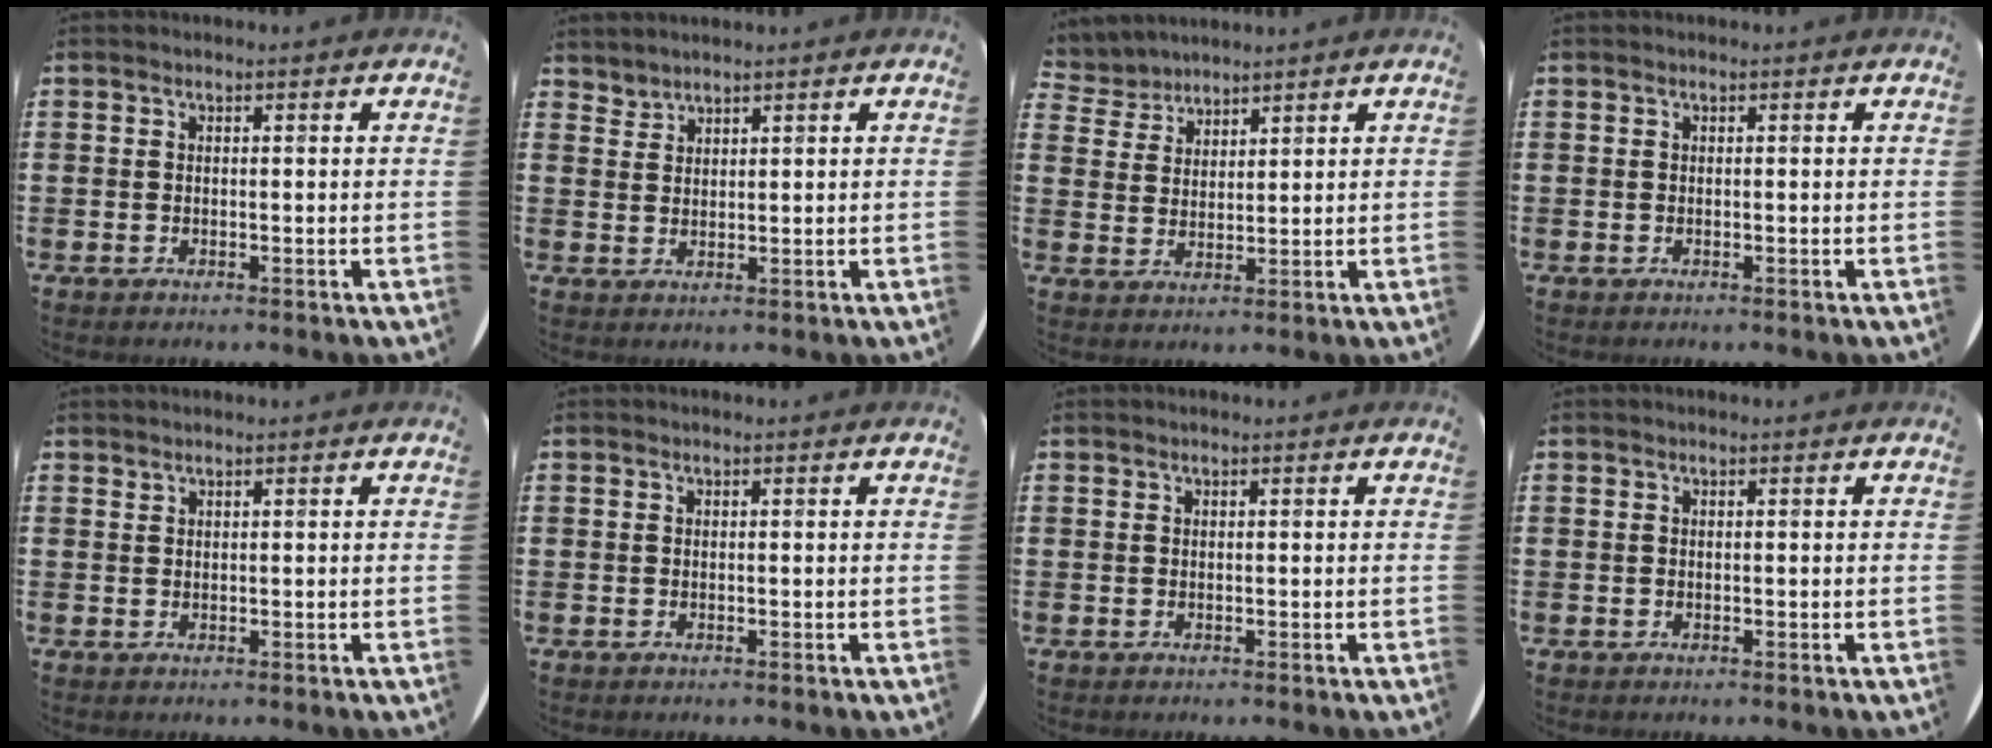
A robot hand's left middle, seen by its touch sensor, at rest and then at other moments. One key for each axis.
{"total": 1.9, "fx": 1.8, "fy": 0.1, "fz": -0.5, "tx": 0.007, "ty": -0.003, "tz": 0.036}
{"total": 4.1, "fx": 3.9, "fy": 1.4, "fz": -0.3, "tx": -0.008, "ty": -0.012, "tz": 0.073}
{"total": 0.0}
{"total": 0.6, "fx": 0.6, "fy": 0.0, "fz": -0.2, "tx": 0.002, "ty": 0.001, "tz": 0.012}
{"total": 0.0}
{"total": 0.0}
{"total": 0.0}